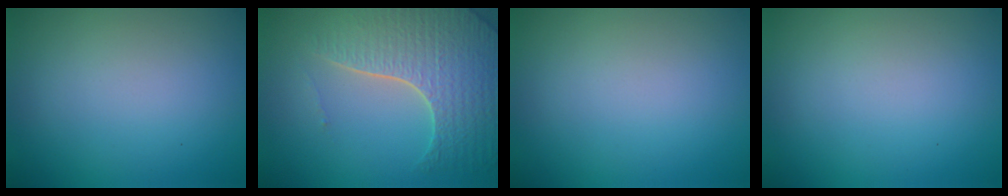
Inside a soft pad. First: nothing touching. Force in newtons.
{"total": 7.3, "press": 5.3, "slide": 5.0}
{"total": 0.0}
{"total": 0.0}